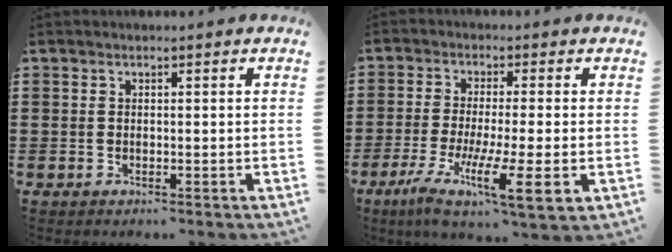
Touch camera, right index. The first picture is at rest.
{"total": 8.7, "force": [-3.2, 1.2, 8.0], "torque": [-0.156, -0.013, -0.056]}